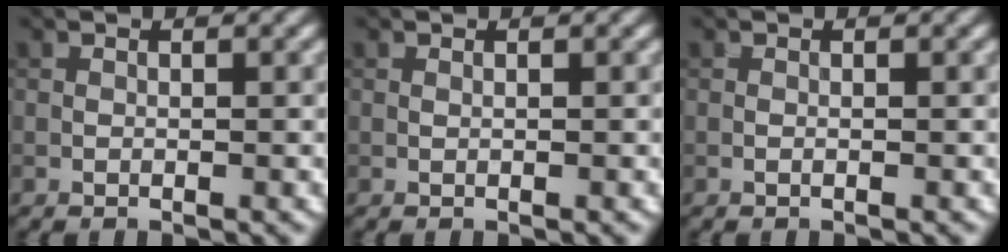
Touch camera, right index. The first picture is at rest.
{"total": 0.0}
{"total": 0.0}